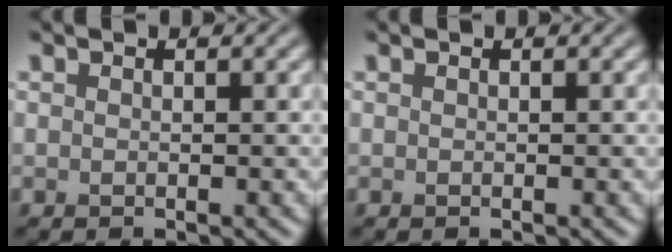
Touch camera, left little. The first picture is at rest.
{"total": 0.0}